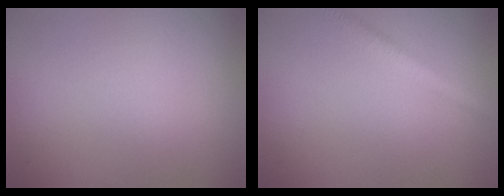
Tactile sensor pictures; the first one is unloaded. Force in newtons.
{"total": 2.4, "press": 2.4, "slide": 0.1}